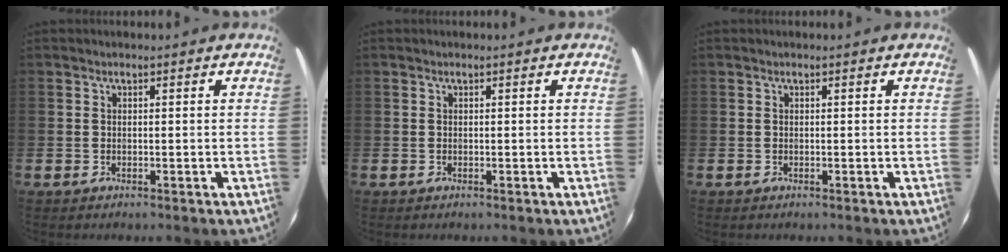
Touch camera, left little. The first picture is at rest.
{"total": 0.0}
{"total": 0.0}